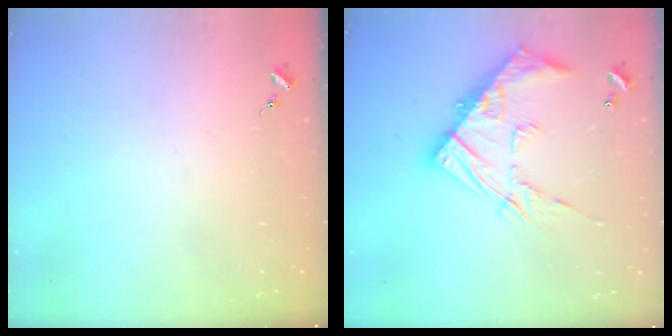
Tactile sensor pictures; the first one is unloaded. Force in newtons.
{"total": 17.3, "press": 17.3, "slide": 1.4}